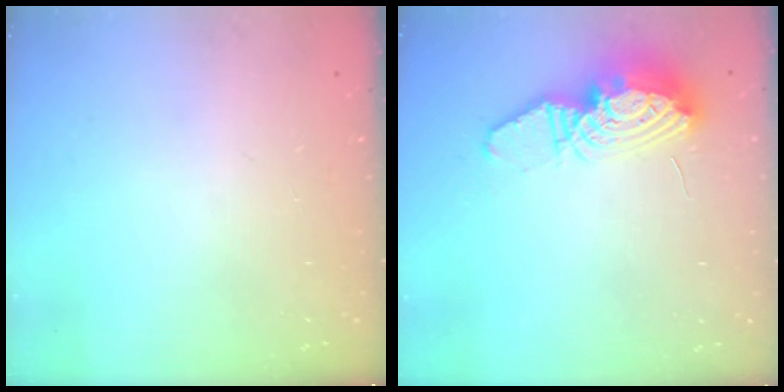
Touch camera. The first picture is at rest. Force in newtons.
{"total": 13.1, "press": 13.0, "slide": 1.4}